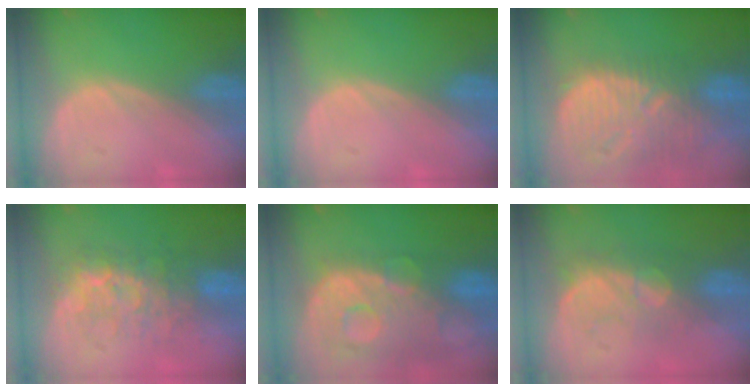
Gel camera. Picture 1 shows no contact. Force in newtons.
{"total": 0.0}
{"total": 13.1, "press": 11.4, "slide": 6.5}
{"total": 7.7, "press": 7.5, "slide": 1.4}
{"total": 13.7, "press": 11.2, "slide": 7.8}
{"total": 7.7, "press": 7.5, "slide": 1.9}